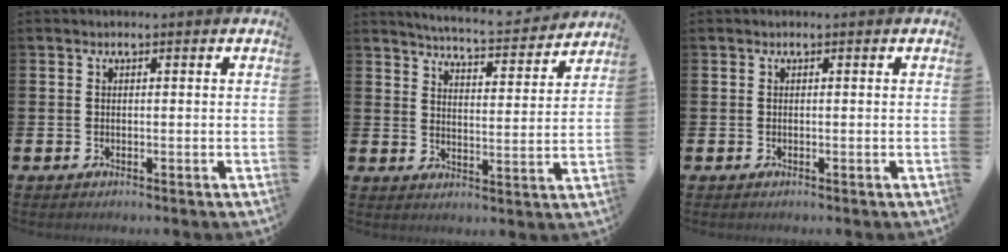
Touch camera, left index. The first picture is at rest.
{"total": 5.8, "force": [5.7, 0.1, 1.1], "torque": [-0.042, -0.039, 0.098]}
{"total": 0.0}